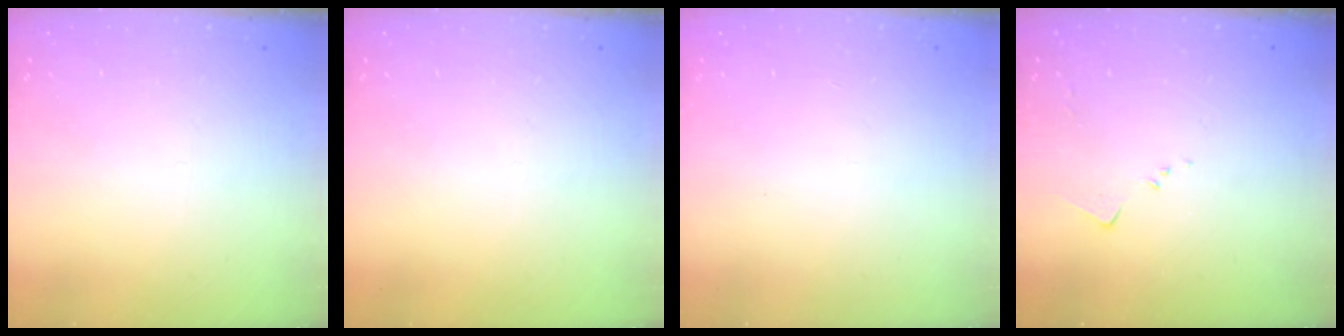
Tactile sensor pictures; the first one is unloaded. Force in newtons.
{"total": 0.0}
{"total": 0.7, "press": 0.7, "slide": 0.2}
{"total": 3.8, "press": 3.7, "slide": 0.5}